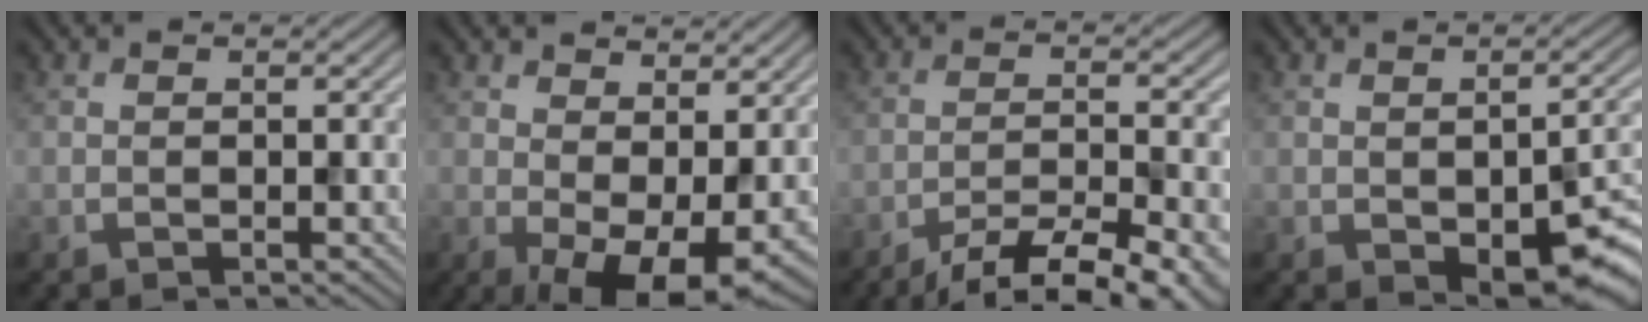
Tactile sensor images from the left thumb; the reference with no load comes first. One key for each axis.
{"total": 8.4, "fx": -0.2, "fy": 4.1, "fz": 7.3, "tx": -0.113, "ty": -0.015, "tz": 0.008}
{"total": 10.8, "fx": -8.4, "fy": 2.1, "fz": 6.5, "tx": -0.110, "ty": -0.009, "tz": -0.119}
{"total": 8.9, "fx": -3.4, "fy": 4.3, "fz": 7.0, "tx": -0.102, "ty": -0.024, "tz": -0.036}